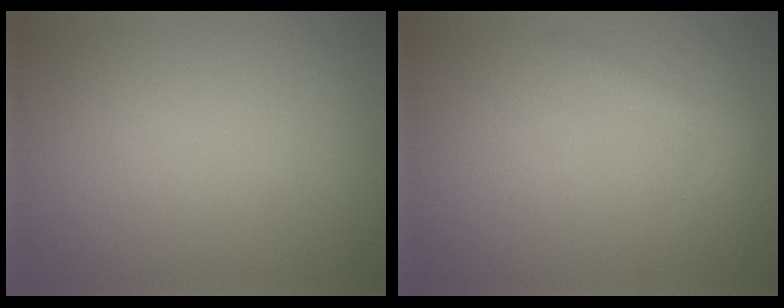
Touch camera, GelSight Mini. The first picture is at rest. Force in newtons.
{"total": 1.5, "press": 1.5, "slide": 0.1}